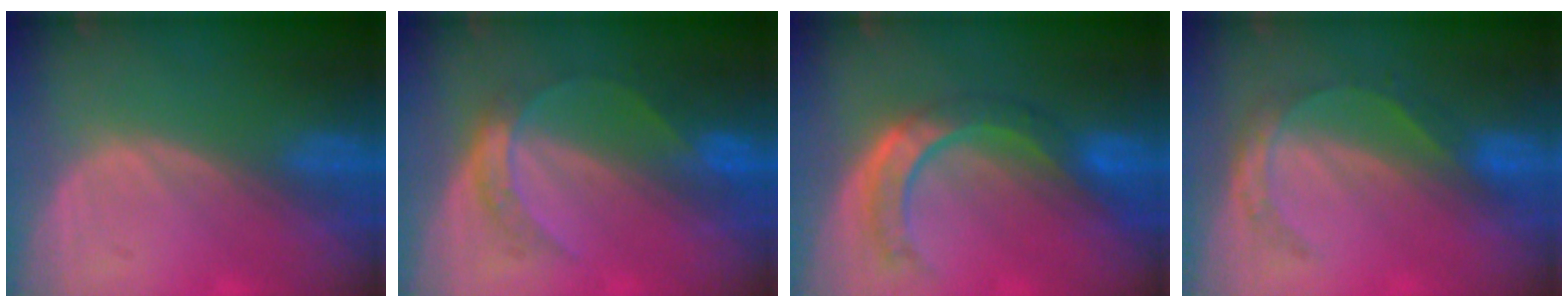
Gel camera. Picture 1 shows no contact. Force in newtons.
{"total": 4.8, "press": 4.6, "slide": 1.1}
{"total": 7.9, "press": 7.2, "slide": 3.3}
{"total": 4.6, "press": 4.2, "slide": 1.9}